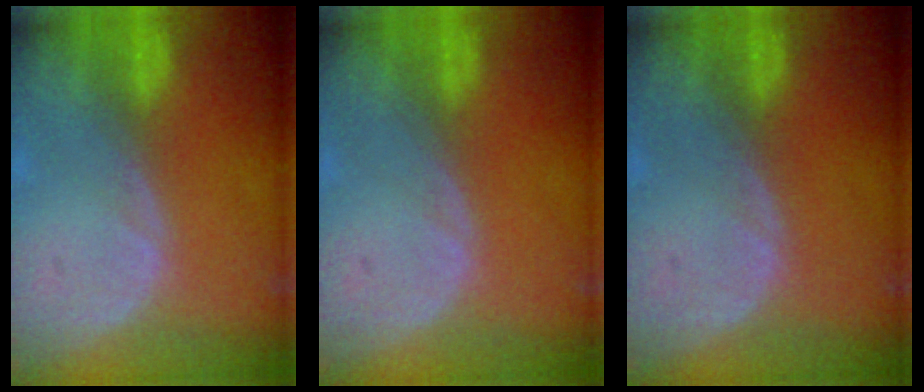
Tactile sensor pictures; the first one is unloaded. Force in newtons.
{"total": 0.0}
{"total": 0.0}